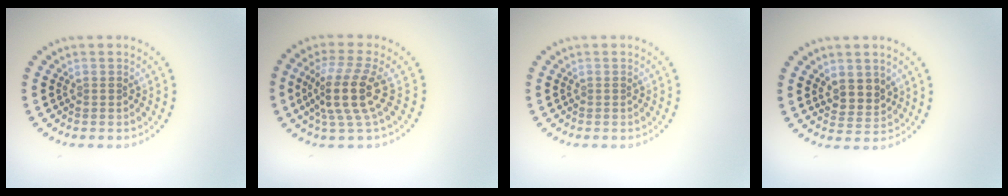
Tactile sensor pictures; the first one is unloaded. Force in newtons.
{"total": 4.4, "press": 3.4, "slide": 2.9}
{"total": 0.0}
{"total": 2.4, "press": 2.2, "slide": 1.0}